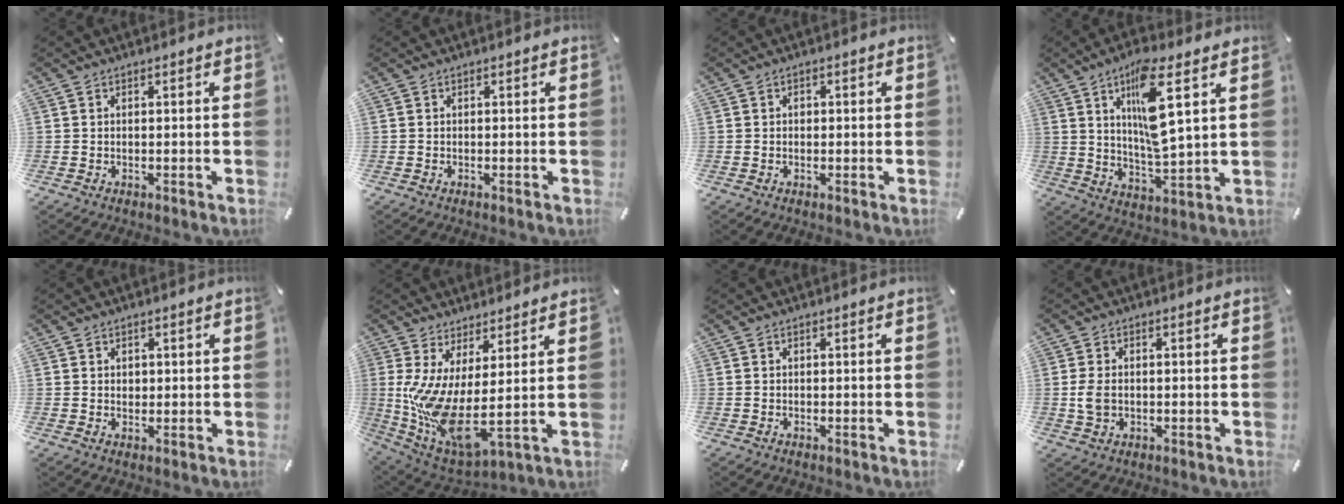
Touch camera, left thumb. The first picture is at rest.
{"total": 0.0}
{"total": 0.9, "force": [0.0, 0.7, 0.5], "torque": [-0.011, 0.002, -0.001]}
{"total": 13.7, "force": [5.5, 3.4, 12.1], "torque": [-0.219, -0.018, 0.087]}
{"total": 1.3, "force": [0.6, 1.1, 0.3], "torque": [0.001, 0.000, 0.008]}
{"total": 11.4, "force": [0.7, 3.1, 10.9], "torque": [-0.229, -0.049, 0.014]}
{"total": 0.0}
{"total": 4.3, "force": [-0.2, 2.9, 3.1], "torque": [-0.073, 0.002, -0.007]}